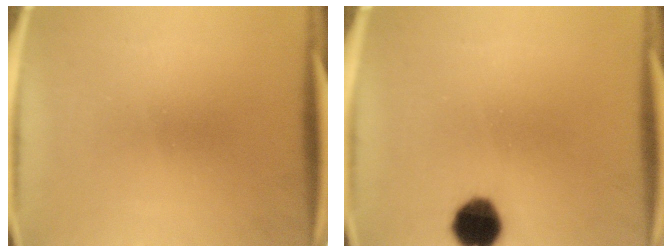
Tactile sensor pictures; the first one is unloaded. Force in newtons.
{"total": 8.6}